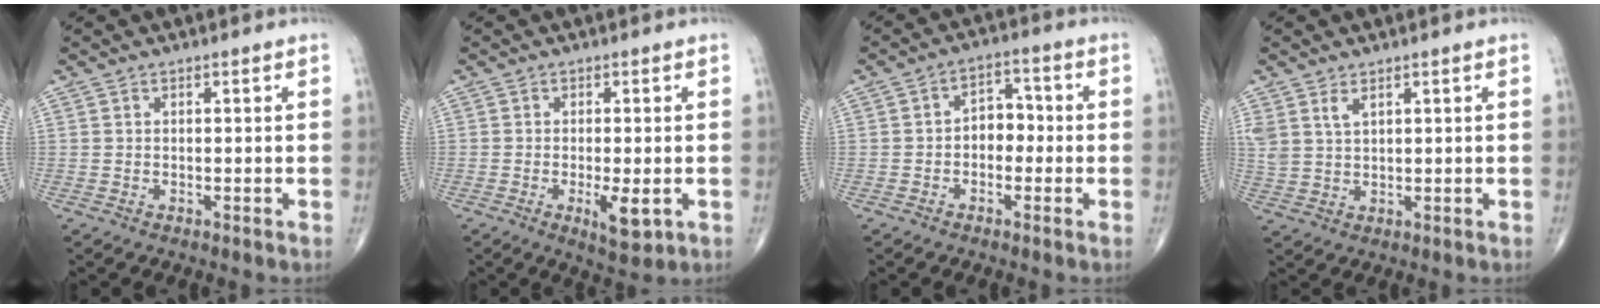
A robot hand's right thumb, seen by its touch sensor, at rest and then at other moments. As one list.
[{"total": 5.3, "force": [-1.5, 1.8, 4.8], "torque": [-0.072, -0.011, -0.018]}, {"total": 5.1, "force": [-0.9, 3.7, 3.4], "torque": [-0.025, 0.022, -0.027]}, {"total": 4.0, "force": [2.4, 2.0, 2.5], "torque": [-0.054, -0.007, 0.057]}]